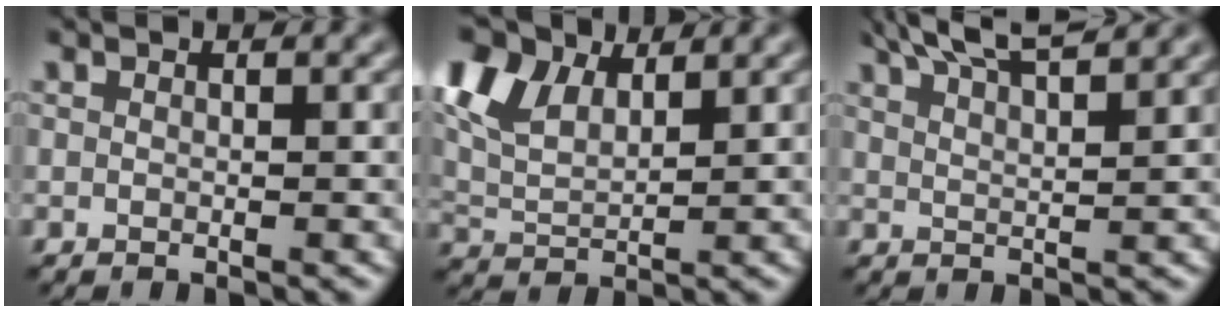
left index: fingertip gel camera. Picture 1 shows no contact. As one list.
[{"total": 10.7, "force": [6.0, 6.0, 6.6], "torque": [-0.159, 0.045, 0.096]}, {"total": 7.1, "force": [5.7, 1.6, 4.0], "torque": [-0.043, 0.026, 0.056]}]